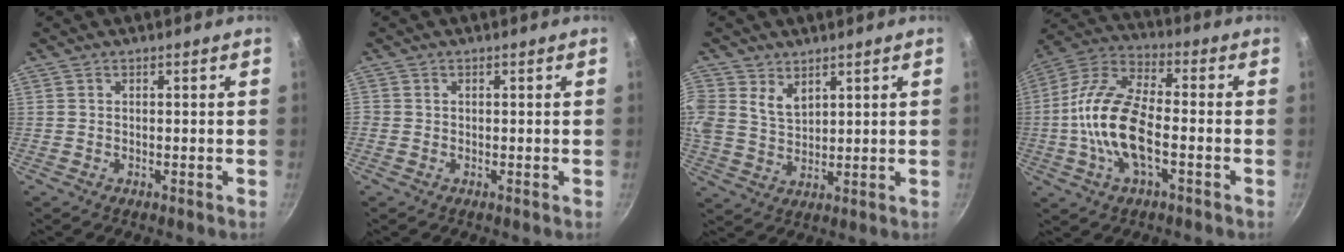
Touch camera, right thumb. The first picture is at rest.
{"total": 0.6, "force": [0.0, 0.6, 0.2], "torque": [0.002, 0.002, -0.001]}
{"total": 7.8, "force": [4.0, 5.4, 4.0], "torque": [-0.064, -0.016, 0.089]}
{"total": 16.3, "force": [-2.8, 7.5, 14.2], "torque": [-0.294, 0.031, -0.057]}